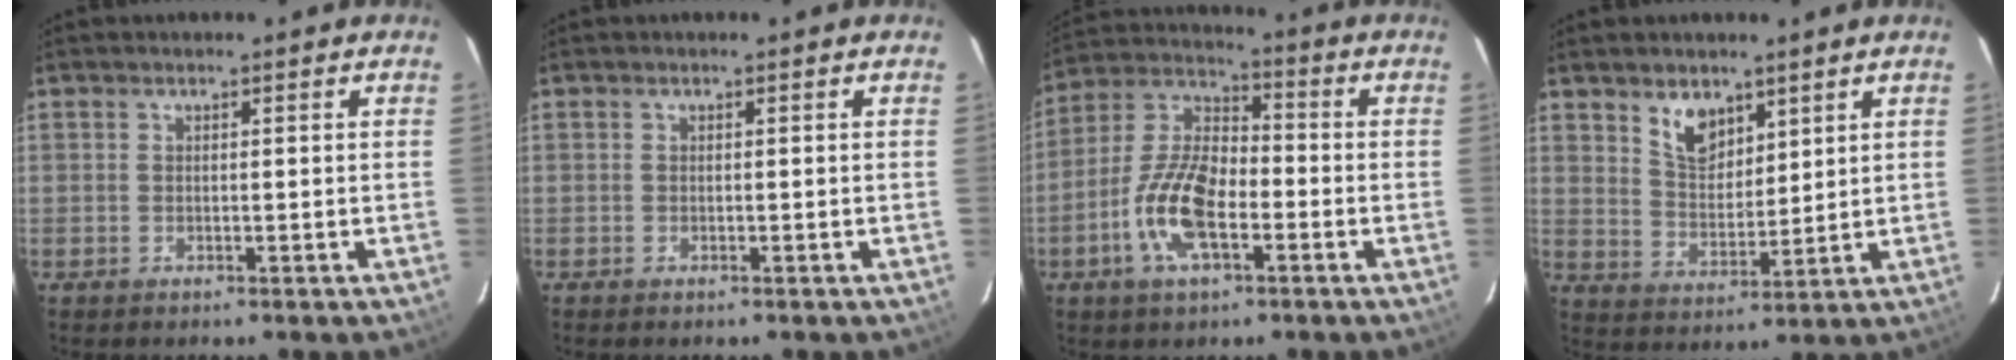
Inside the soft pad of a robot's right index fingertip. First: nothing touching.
{"total": 0.0}
{"total": 13.0, "force": [-4.9, 5.9, 10.5], "torque": [-0.225, 0.005, -0.096]}
{"total": 7.1, "force": [4.5, 4.2, 3.5], "torque": [-0.055, 0.005, 0.091]}